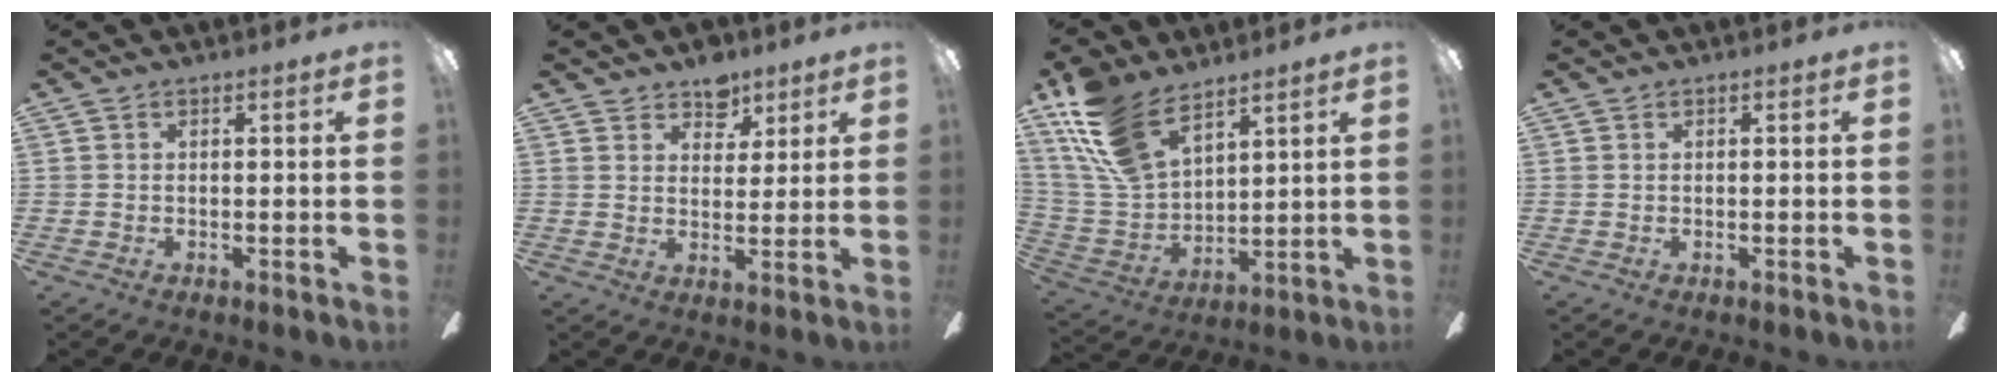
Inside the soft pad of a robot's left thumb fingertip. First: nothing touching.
{"total": 6.6, "force": [4.9, 4.2, 1.4], "torque": [-0.009, -0.030, 0.087]}
{"total": 16.3, "force": [11.5, 7.7, 8.6], "torque": [-0.206, -0.048, 0.217]}
{"total": 0.0}